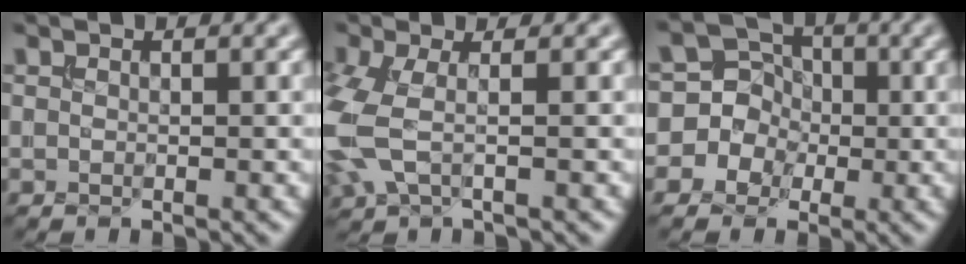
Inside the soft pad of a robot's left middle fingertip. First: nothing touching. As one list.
[{"total": 4.8, "force": [-0.5, 2.3, 4.2], "torque": [-0.125, -0.003, -0.016]}, {"total": 6.3, "force": [-0.6, 6.1, 1.5], "torque": [-0.016, 0.039, -0.052]}]